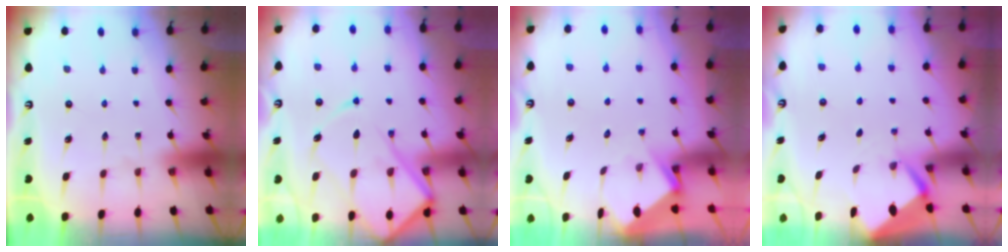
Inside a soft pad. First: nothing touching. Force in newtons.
{"total": 15.4, "press": 15.3, "slide": 1.5}
{"total": 3.9, "press": 3.9, "slide": 0.4}
{"total": 2.7, "press": 2.7, "slide": 0.3}